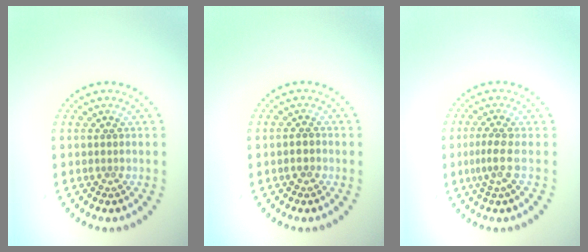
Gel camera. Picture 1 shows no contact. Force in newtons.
{"total": 1.4, "press": 1.2, "slide": 0.6}
{"total": 2.0, "press": 1.4, "slide": 1.4}